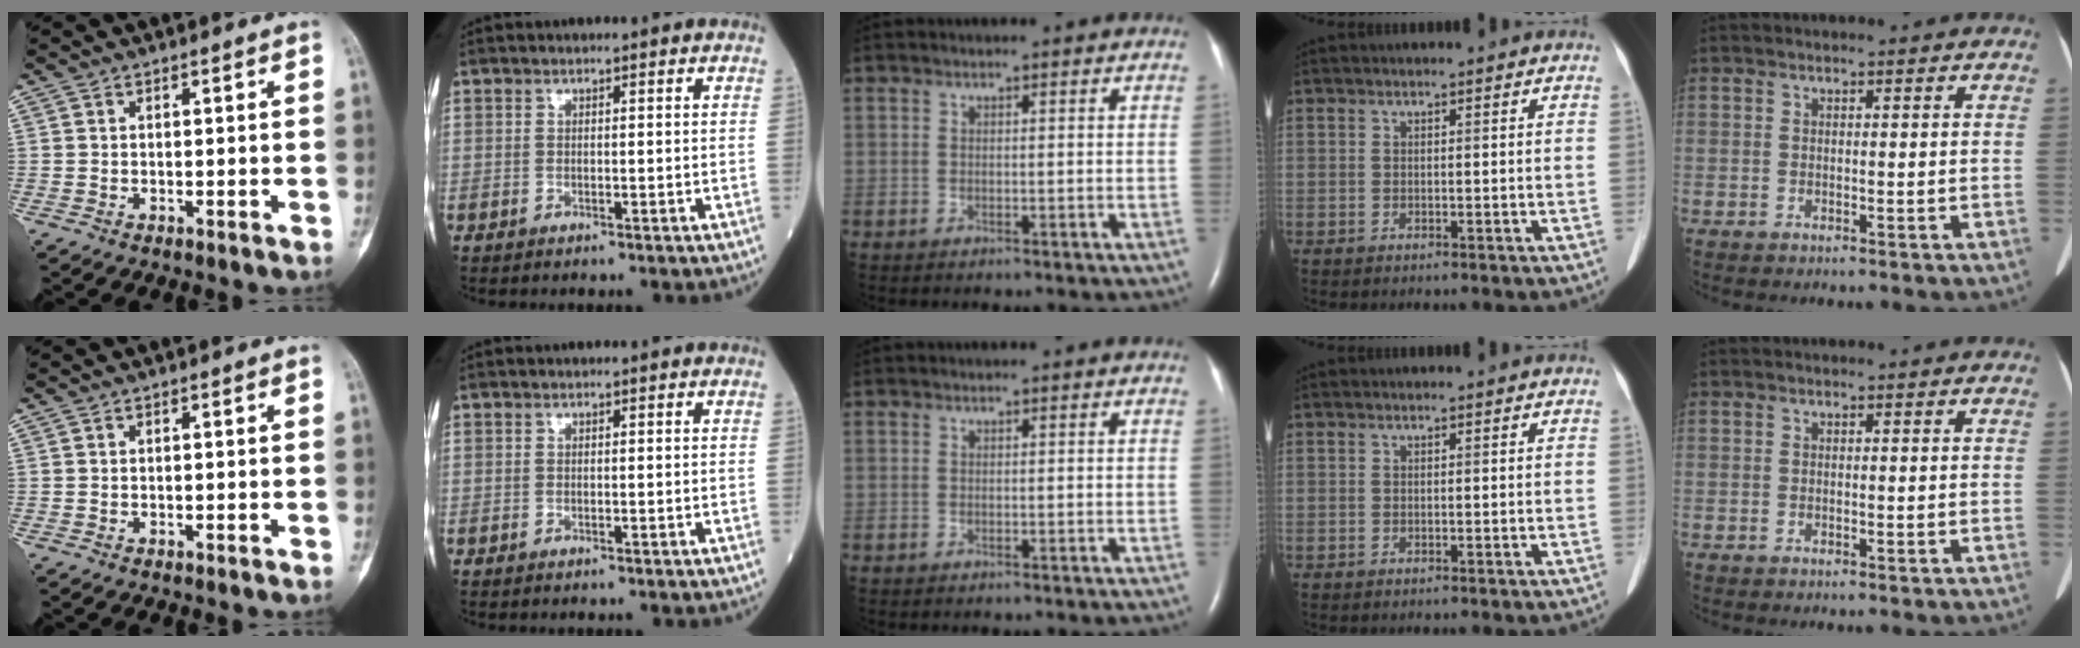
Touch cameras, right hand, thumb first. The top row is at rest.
{}